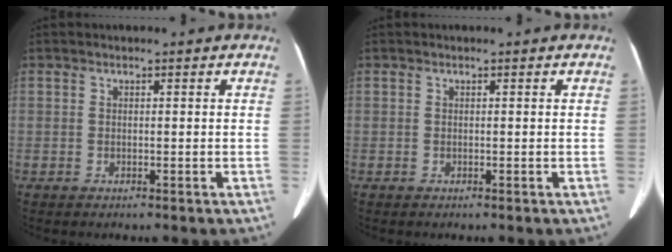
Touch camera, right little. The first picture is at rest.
{"total": 0.0}